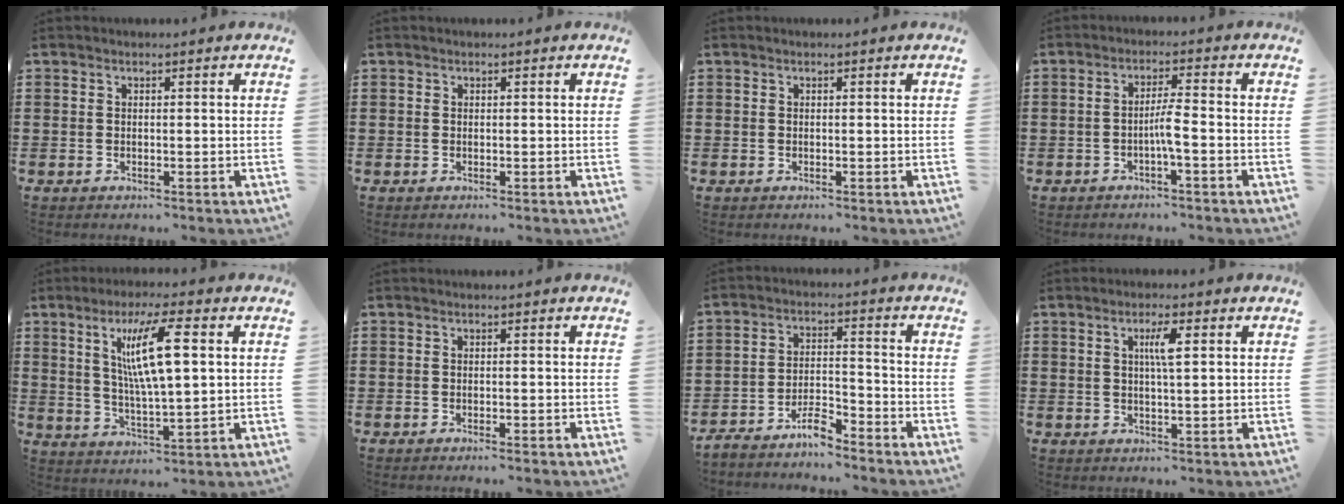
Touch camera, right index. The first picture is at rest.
{"total": 0.0}
{"total": 0.0}
{"total": 3.4, "force": [-1.4, 0.1, 3.1], "torque": [-0.065, -0.003, -0.030]}
{"total": 10.4, "force": [3.1, 2.0, 9.8], "torque": [-0.187, 0.005, 0.048]}
{"total": 0.6, "force": [-0.4, -0.1, 0.4], "torque": [-0.006, -0.002, -0.008]}
{"total": 4.8, "force": [-4.4, 0.7, 1.8], "torque": [-0.040, 0.008, -0.087]}
{"total": 3.6, "force": [0.9, 0.5, 3.4], "torque": [-0.070, 0.006, 0.012]}